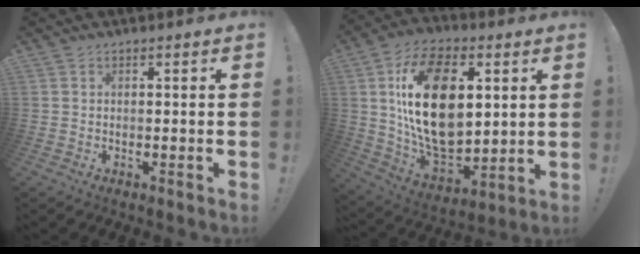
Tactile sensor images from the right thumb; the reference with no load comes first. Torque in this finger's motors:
{"motor_torque": [1.63, 3.38, 1.81, -0.37, 0.90]}